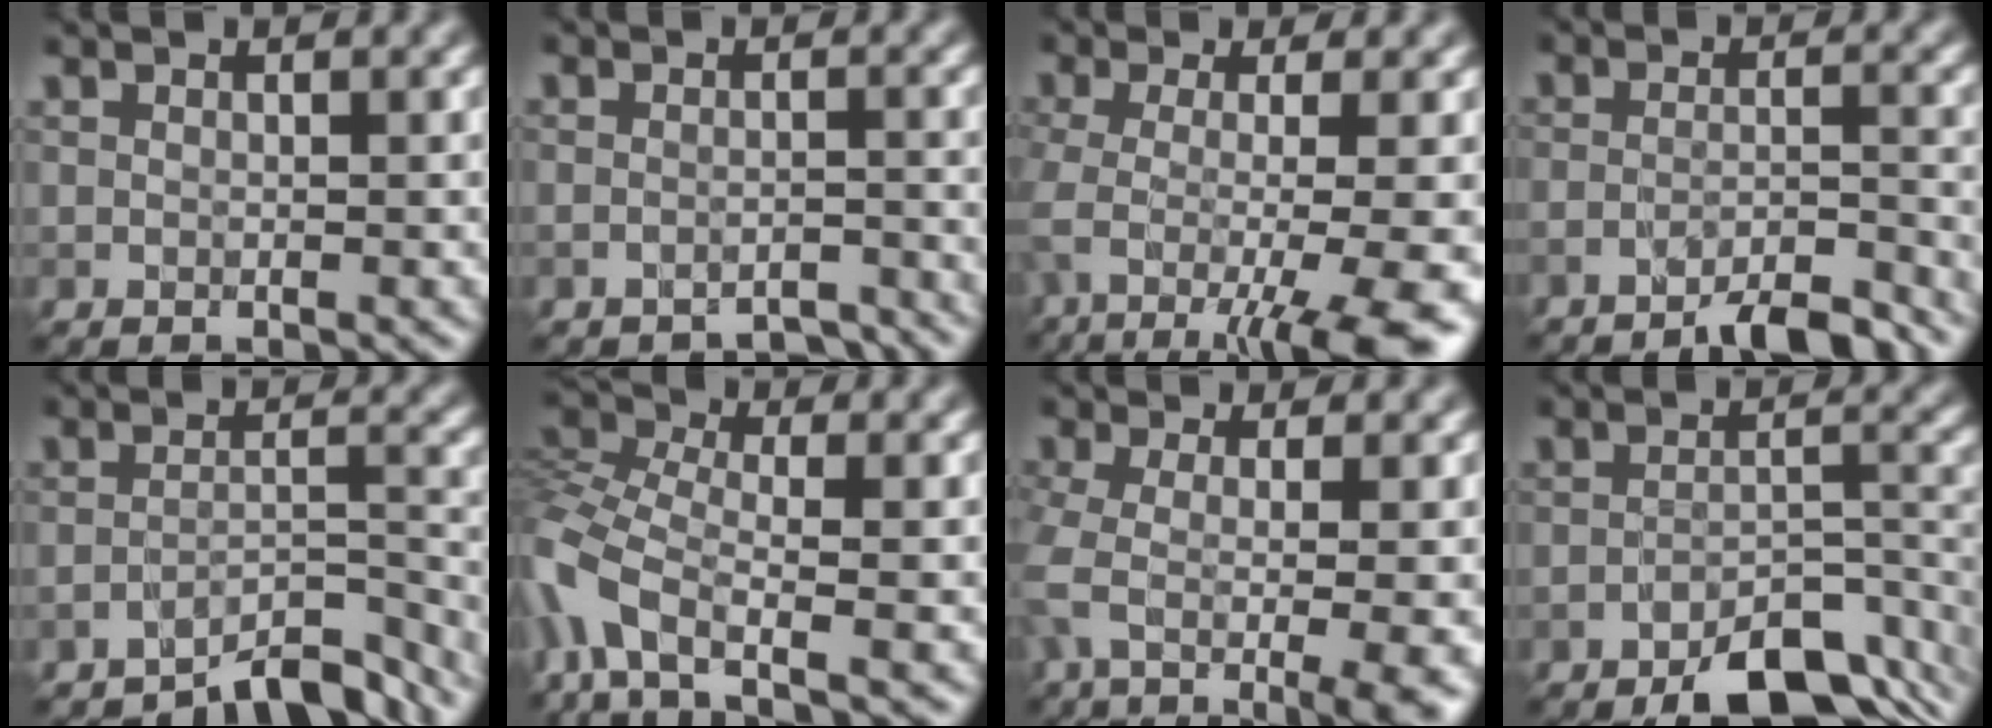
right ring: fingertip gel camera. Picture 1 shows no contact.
{"total": 2.1, "force": [-2.1, 0.1, 0.1], "torque": [0.004, 0.002, -0.035]}
{"total": 7.4, "force": [-2.9, 1.9, 6.6], "torque": [-0.096, -0.018, -0.050]}
{"total": 5.2, "force": [-4.4, 0.6, 2.8], "torque": [-0.037, 0.003, -0.074]}
{"total": 5.4, "force": [-5.0, 0.6, 1.7], "torque": [-0.022, 0.004, -0.081]}
{"total": 7.1, "force": [-3.4, 3.6, 5.0], "torque": [-0.117, -0.005, -0.086]}
{"total": 7.1, "force": [-1.9, 2.2, 6.5], "torque": [-0.107, -0.017, -0.032]}
{"total": 8.6, "force": [-6.3, 3.1, 5.0], "torque": [-0.065, -0.008, -0.099]}